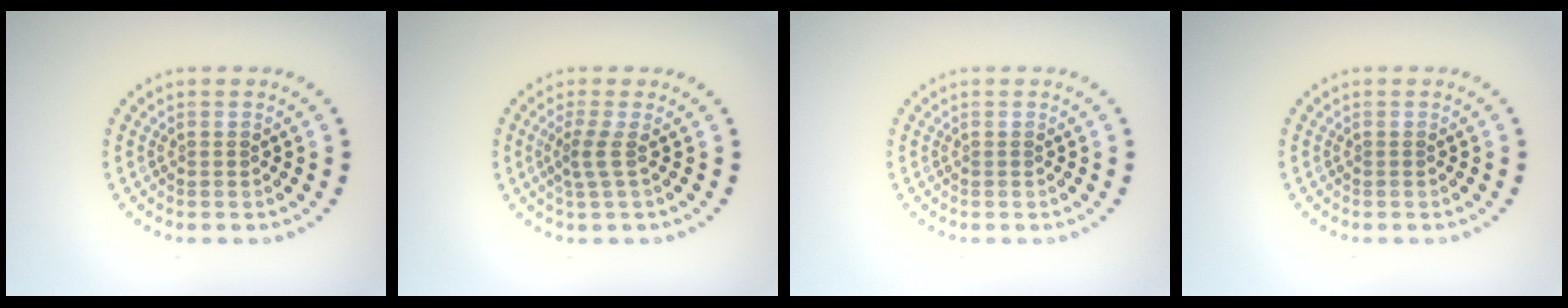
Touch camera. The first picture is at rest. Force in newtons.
{"total": 1.8, "press": 1.2, "slide": 1.3}
{"total": 0.0}
{"total": 0.0}